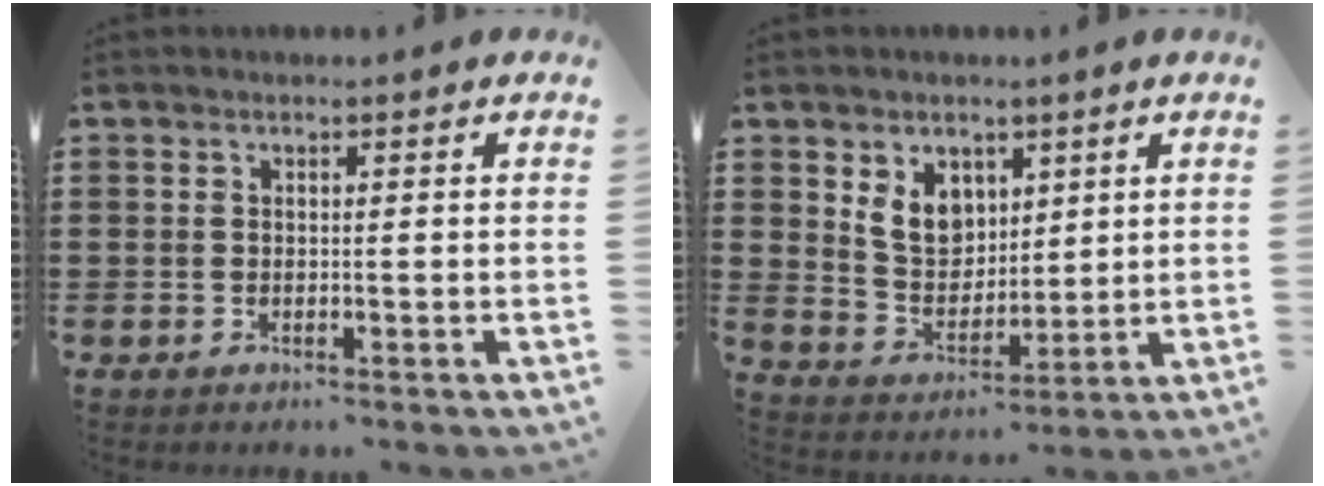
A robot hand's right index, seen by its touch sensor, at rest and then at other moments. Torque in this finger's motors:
{"motor_torque": [0.36, 0.11, 0.47, 0.11]}